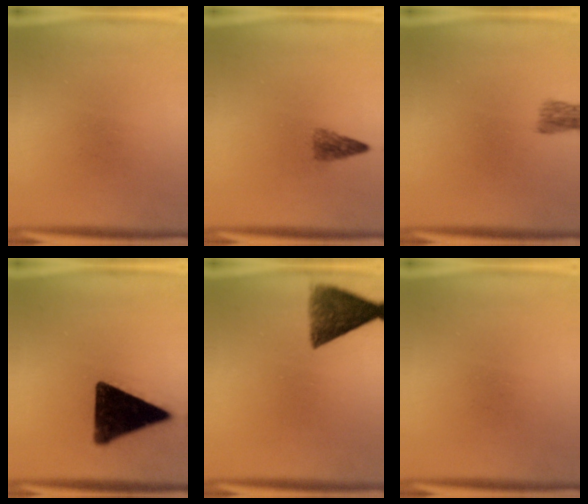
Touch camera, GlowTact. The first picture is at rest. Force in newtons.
{"total": 2.2}
{"total": 2.5}
{"total": 16.8}
{"total": 8.9}
{"total": 0.0}